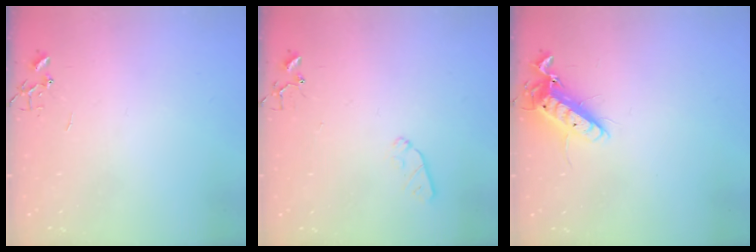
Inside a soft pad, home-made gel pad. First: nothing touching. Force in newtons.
{"total": 5.2, "press": 5.1, "slide": 0.7}
{"total": 12.3, "press": 12.2, "slide": 1.7}